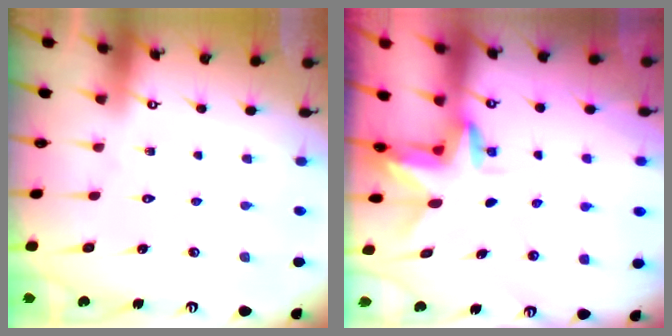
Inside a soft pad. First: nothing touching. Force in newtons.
{"total": 3.0, "press": 3.0, "slide": 0.2}